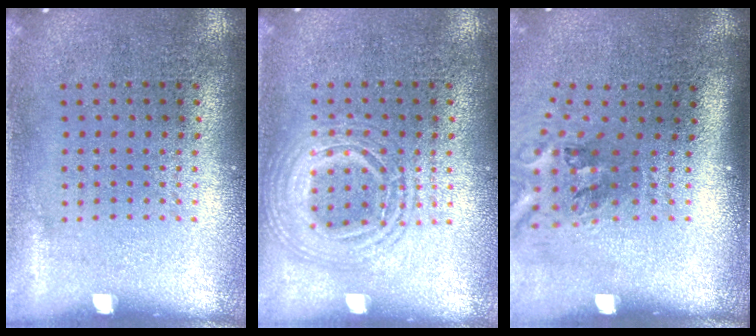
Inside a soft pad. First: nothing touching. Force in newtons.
{"total": 1.6, "press": 1.6, "slide": 0.2}
{"total": 2.1, "press": 1.3, "slide": 1.7}